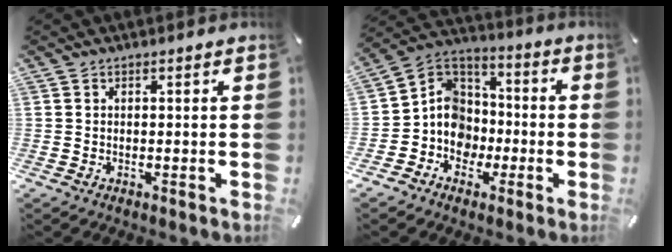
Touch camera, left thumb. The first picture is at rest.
{"total": 10.5, "force": [-3.0, 9.9, 2.1], "torque": [-0.060, 0.013, -0.054]}